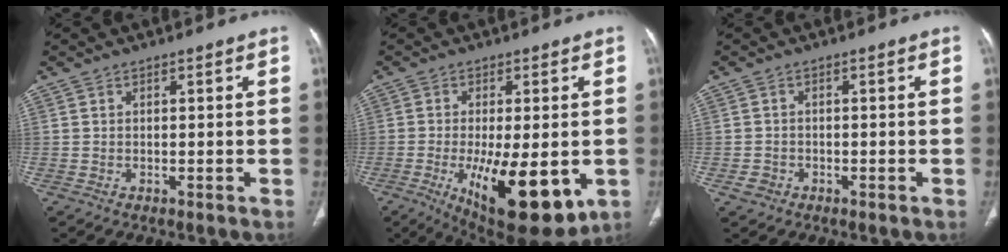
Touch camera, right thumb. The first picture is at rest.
{"total": 17.3, "force": [-4.9, 6.6, 15.2], "torque": [-0.218, -0.022, -0.054]}
{"total": 2.0, "force": [-0.9, 1.7, 0.6], "torque": [-0.008, 0.009, -0.015]}